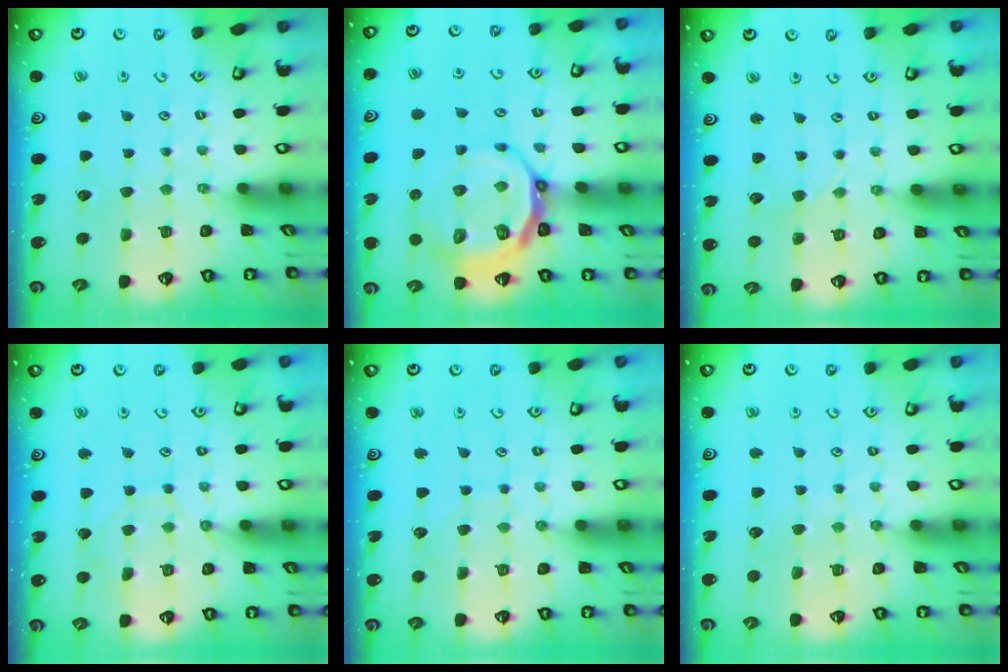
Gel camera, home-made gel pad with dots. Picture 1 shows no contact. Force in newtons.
{"total": 13.8, "press": 13.4, "slide": 3.5}
{"total": 2.2, "press": 2.2, "slide": 0.3}
{"total": 7.9, "press": 7.8, "slide": 1.0}
{"total": 5.9, "press": 5.9, "slide": 0.5}
{"total": 5.6, "press": 5.6, "slide": 0.7}